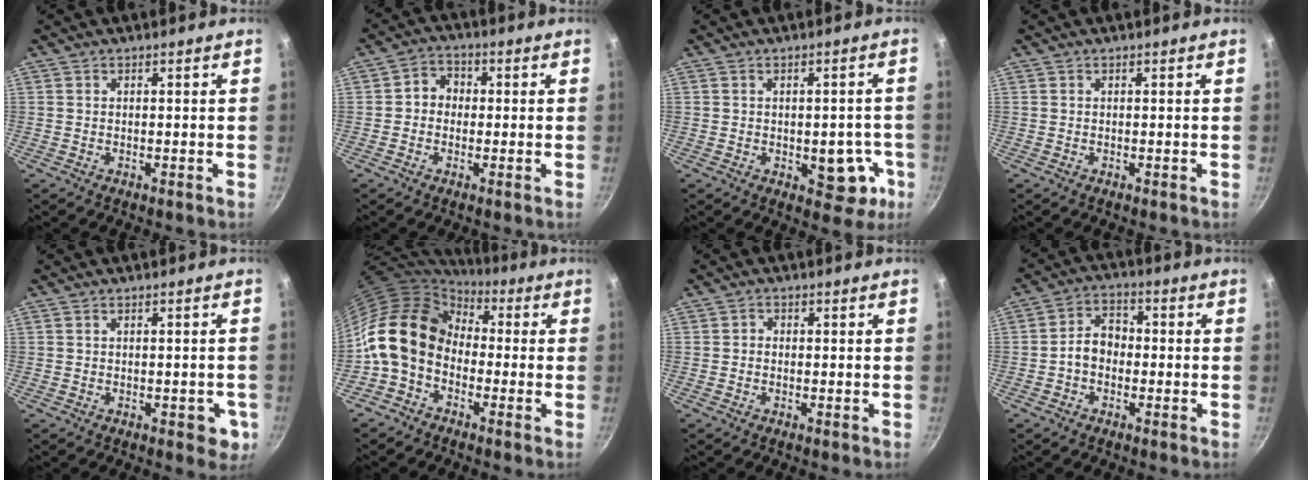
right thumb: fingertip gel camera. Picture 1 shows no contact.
{"total": 4.5, "force": [-0.1, 4.0, 2.1], "torque": [-0.008, 0.011, -0.014]}
{"total": 8.3, "force": [-2.2, 4.7, 6.4], "torque": [-0.035, 0.013, -0.021]}
{"total": 0.0}
{"total": 4.4, "force": [-1.1, 2.4, 3.5], "torque": [-0.012, 0.010, -0.011]}
{"total": 15.5, "force": [-0.8, 12.0, 9.7], "torque": [-0.166, 0.041, -0.035]}
{"total": 1.0, "force": [-0.3, 0.9, 0.4], "torque": [-0.005, 0.005, -0.007]}
{"total": 5.9, "force": [-1.1, 4.5, 3.7], "torque": [-0.040, 0.026, -0.031]}